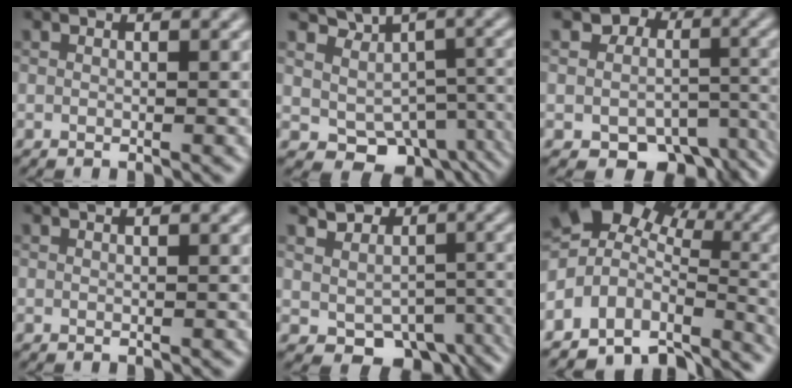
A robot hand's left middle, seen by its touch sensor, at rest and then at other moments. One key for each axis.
{"total": 6.0, "fx": -0.3, "fy": 5.1, "fz": 3.3, "tx": -0.021, "ty": -0.024, "tz": 0.005}
{"total": 10.8, "fx": -3.9, "fy": 9.1, "fz": 4.4, "tx": -0.037, "ty": -0.017, "tz": -0.065}
{"total": 1.0, "fx": 0.7, "fy": 0.3, "fz": 0.7, "tx": -0.006, "ty": -0.002, "tz": 0.002}
{"total": 6.5, "fx": -0.8, "fy": 5.4, "fz": 3.5, "tx": -0.031, "ty": -0.022, "tz": -0.007}
{"total": 10.5, "fx": -4.2, "fy": 7.5, "fz": 6.1, "tx": -0.112, "ty": -0.008, "tz": -0.056}